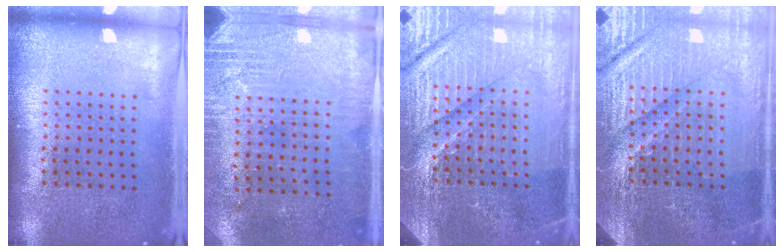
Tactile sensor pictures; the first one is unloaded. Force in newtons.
{"total": 2.9, "press": 2.8, "slide": 0.9}
{"total": 4.9, "press": 4.6, "slide": 1.7}
{"total": 4.8, "press": 4.6, "slide": 1.5}